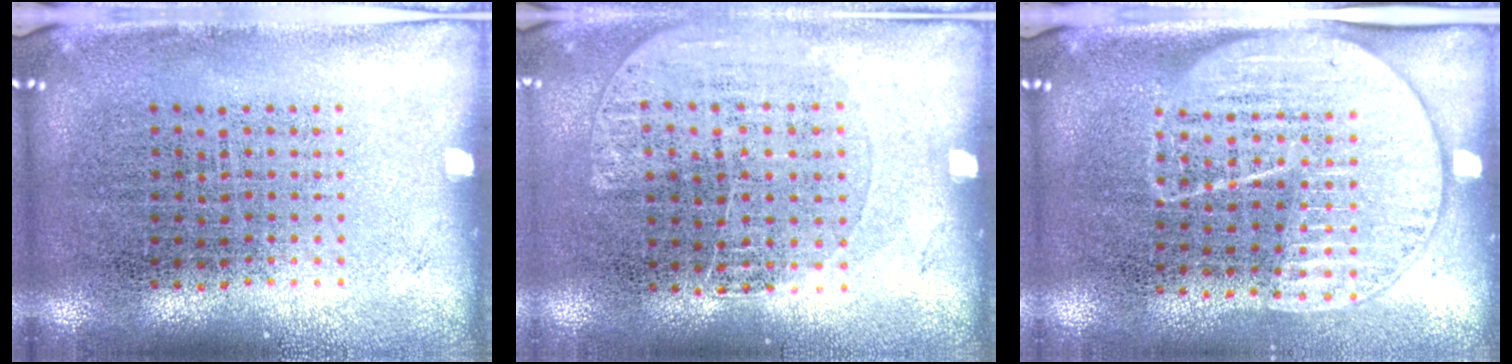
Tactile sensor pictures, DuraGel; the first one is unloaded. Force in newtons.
{"total": 1.1, "press": 0.9, "slide": 0.6}
{"total": 1.8, "press": 1.5, "slide": 0.9}